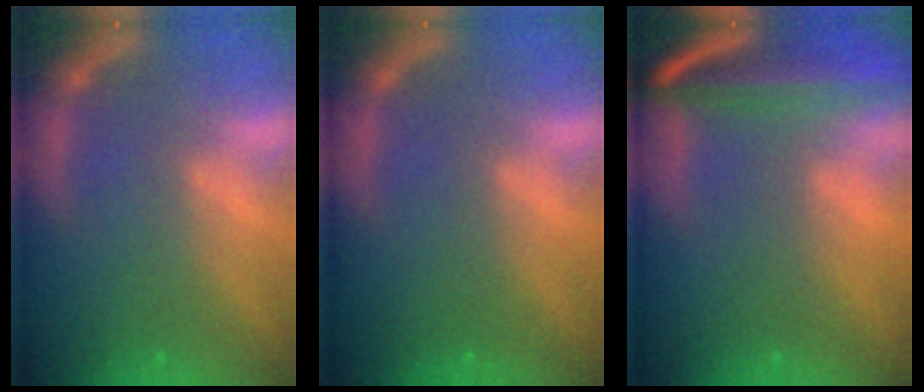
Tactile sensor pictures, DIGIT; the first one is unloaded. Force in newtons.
{"total": 0.0}
{"total": 10.0}